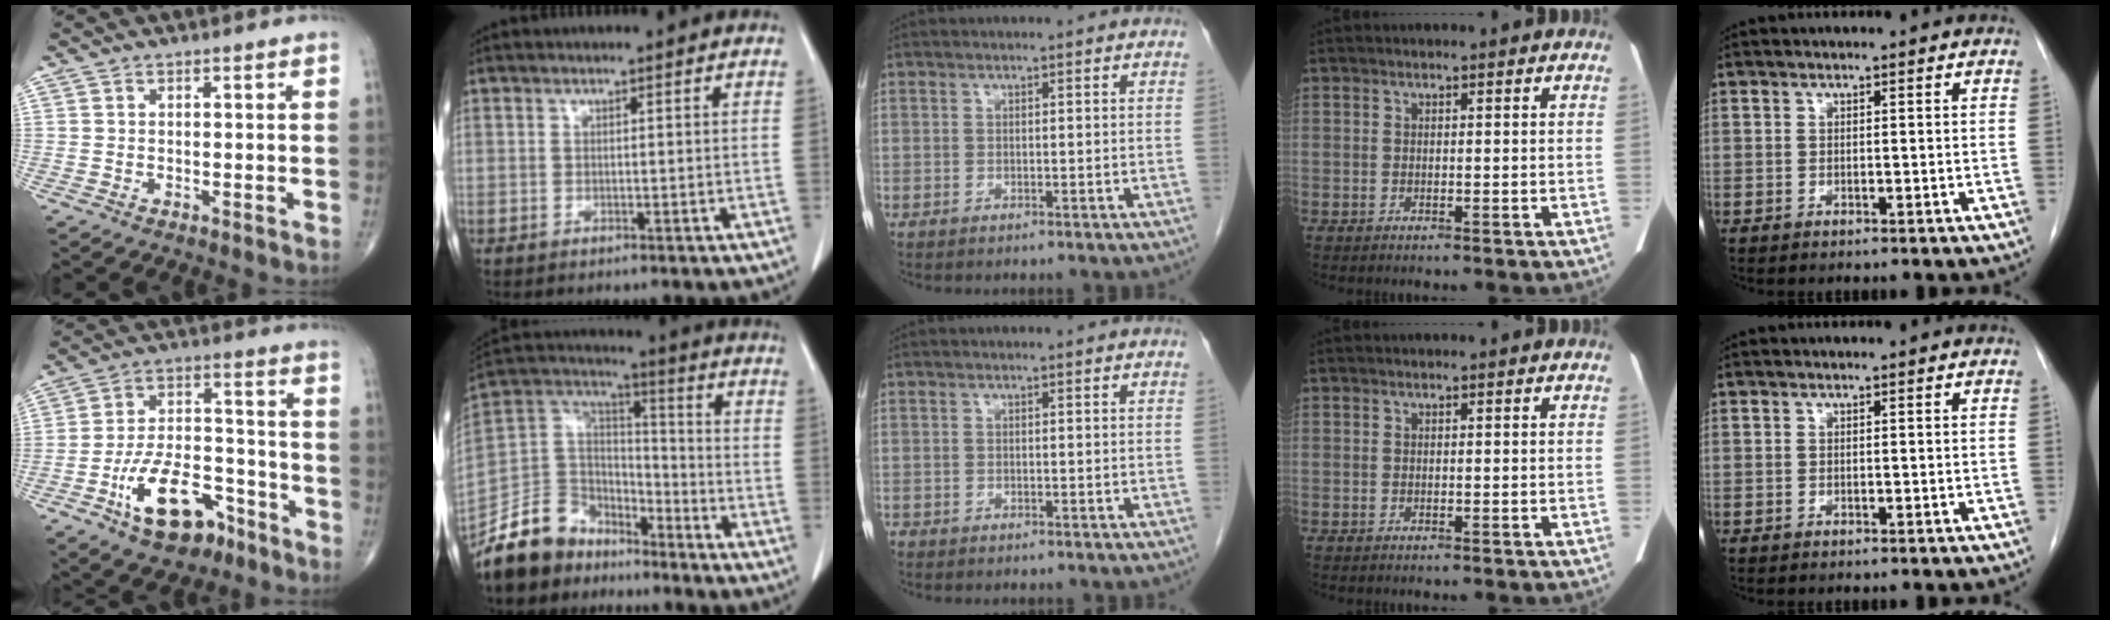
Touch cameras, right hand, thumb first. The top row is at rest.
{"thumb": {"total": 15.5, "force": [-8.4, 8.3, 10.1], "torque": [-0.150, 0.065, -0.135]}, "index": {"total": 14.0, "force": [-10.7, 8.2, 3.5], "torque": [-0.086, 0.052, -0.198]}, "middle": {"total": 1.2, "force": [-1.0, 0.6, 0.3], "torque": [-0.010, -0.001, -0.017]}}